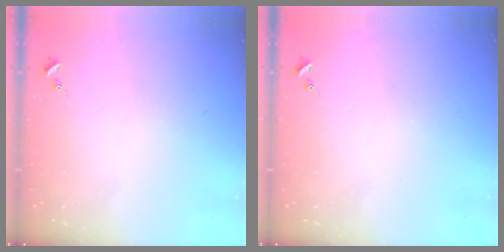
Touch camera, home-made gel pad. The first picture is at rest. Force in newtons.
{"total": 0.0}